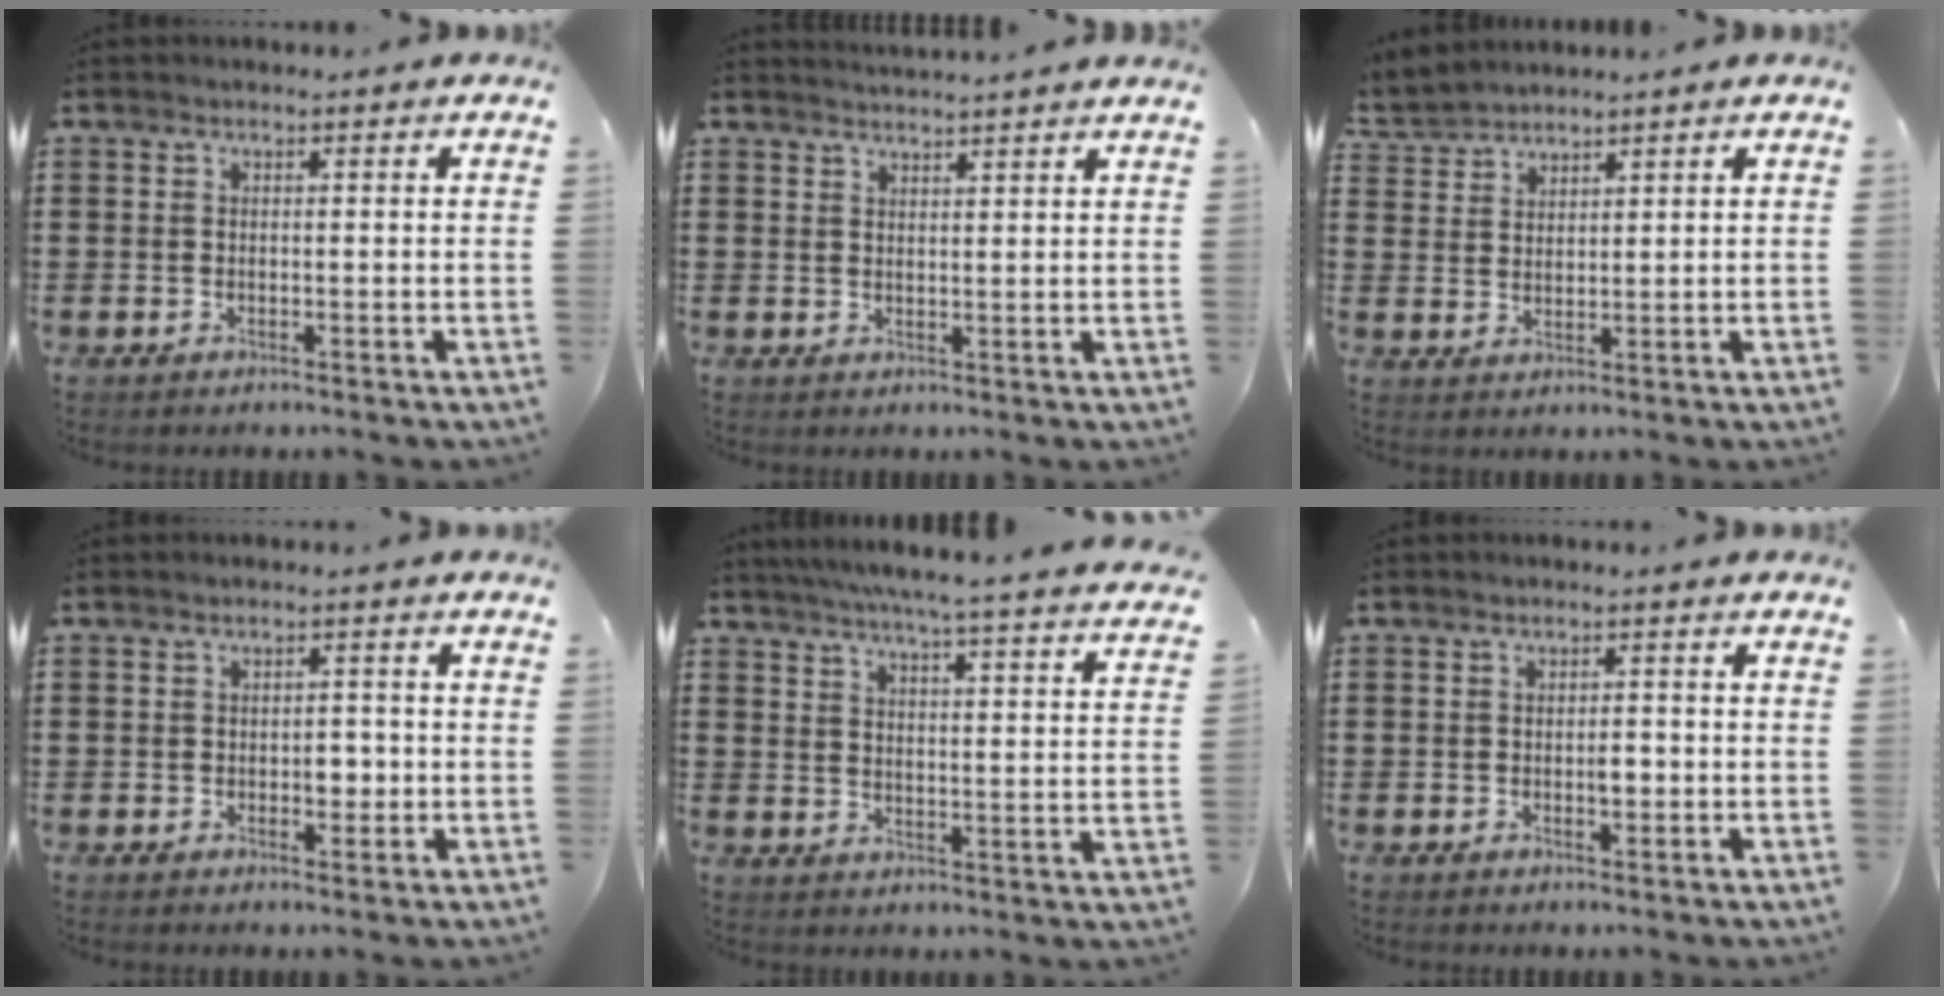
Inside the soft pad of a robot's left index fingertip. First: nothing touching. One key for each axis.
{"total": 2.2, "fx": 2.2, "fy": -0.5, "fz": 0.1, "tx": -0.007, "ty": -0.009, "tz": 0.042}
{"total": 2.8, "fx": 2.7, "fy": 0.6, "fz": -0.4, "tx": -0.005, "ty": -0.006, "tz": 0.052}
{"total": 3.0, "fx": -0.4, "fy": 1.8, "fz": 2.4, "tx": -0.038, "ty": -0.001, "tz": -0.010}
{"total": 5.7, "fx": 5.1, "fy": -1.1, "fz": 2.1, "tx": -0.063, "ty": -0.043, "tz": 0.084}
{"total": 2.0, "fx": -0.2, "fy": 0.8, "fz": 1.8, "tx": -0.033, "ty": 0.001, "tz": -0.005}